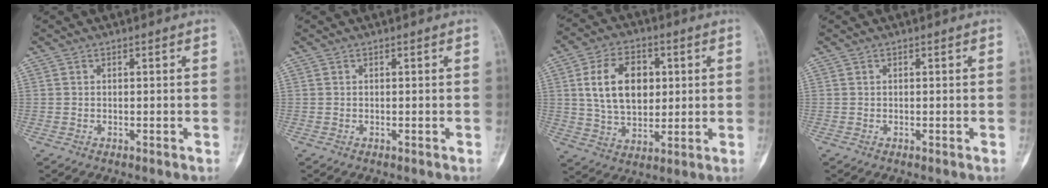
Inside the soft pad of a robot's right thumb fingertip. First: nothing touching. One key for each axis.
{"total": 0.0}
{"total": 13.8, "fx": 2.8, "fy": 9.1, "fz": 10.0, "tx": -0.144, "ty": -0.006, "tz": 0.053}
{"total": 0.0}